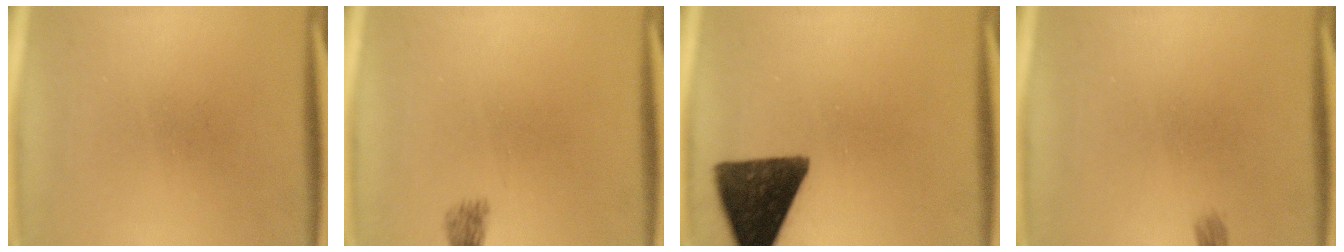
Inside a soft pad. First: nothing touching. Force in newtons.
{"total": 1.8}
{"total": 13.6}
{"total": 1.0}